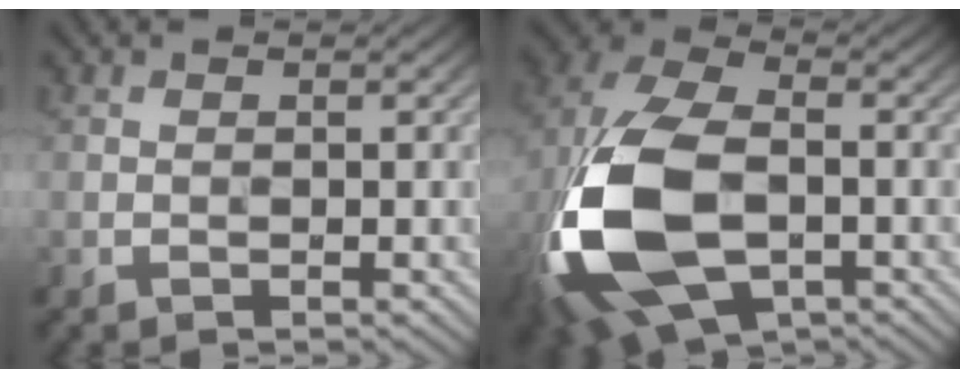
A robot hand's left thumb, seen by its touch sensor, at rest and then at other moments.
{"total": 19.6, "force": [-4.9, 11.3, 15.3], "torque": [-0.355, -0.030, -0.089]}